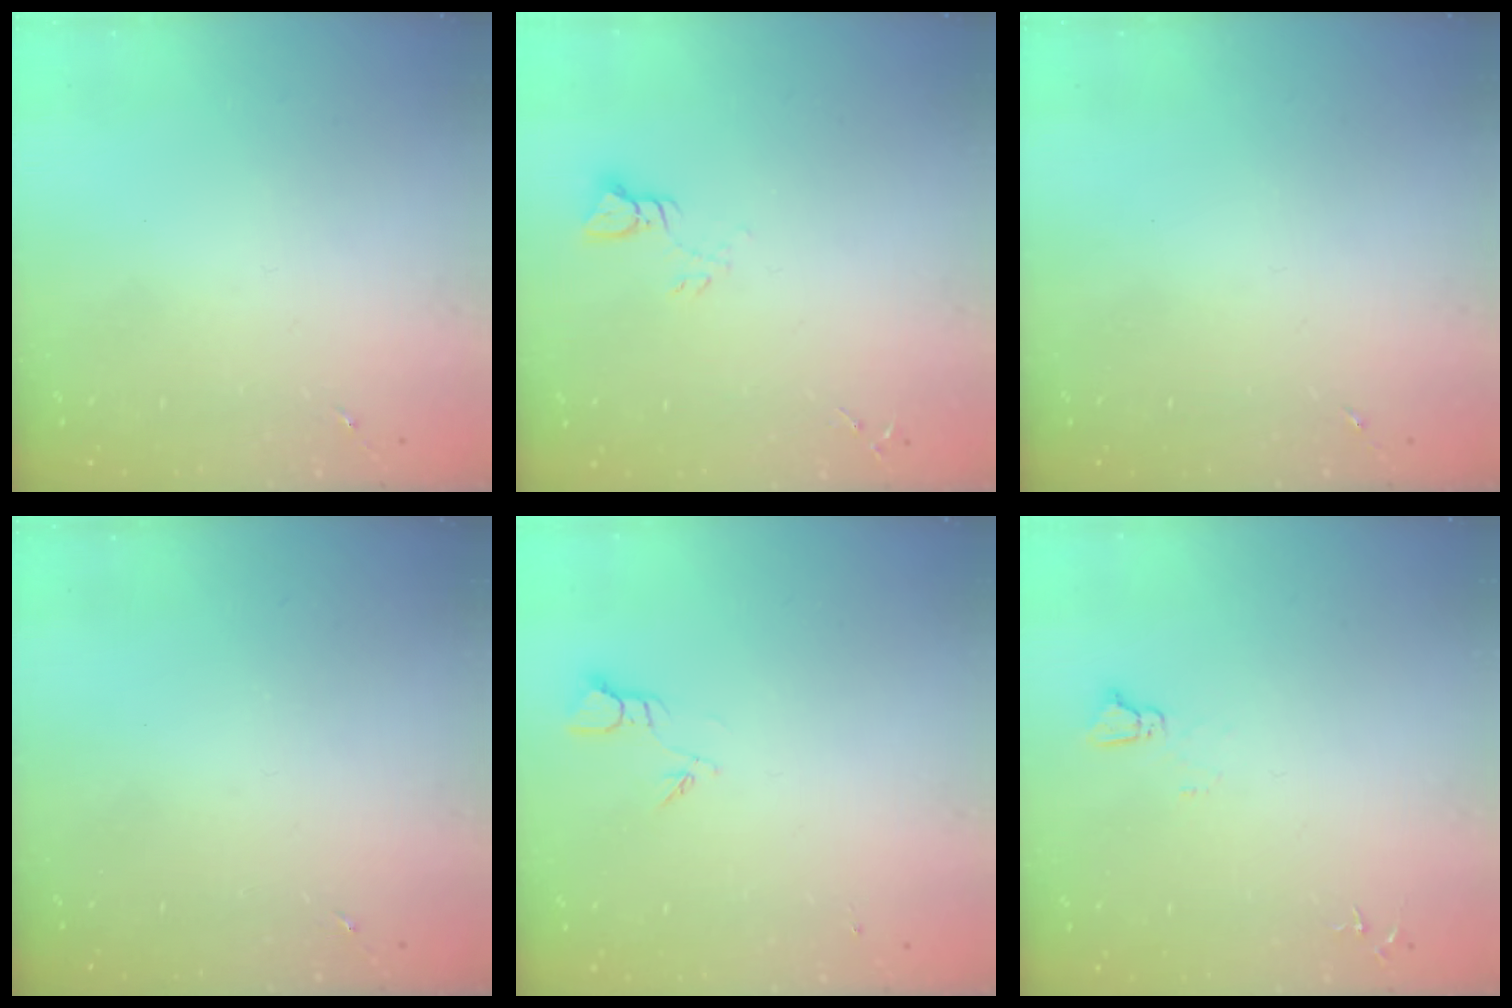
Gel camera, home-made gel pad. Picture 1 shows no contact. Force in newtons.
{"total": 3.7, "press": 3.7, "slide": 0.2}
{"total": 0.0}
{"total": 0.0}
{"total": 2.7, "press": 2.7, "slide": 0.3}
{"total": 3.6, "press": 3.5, "slide": 0.3}